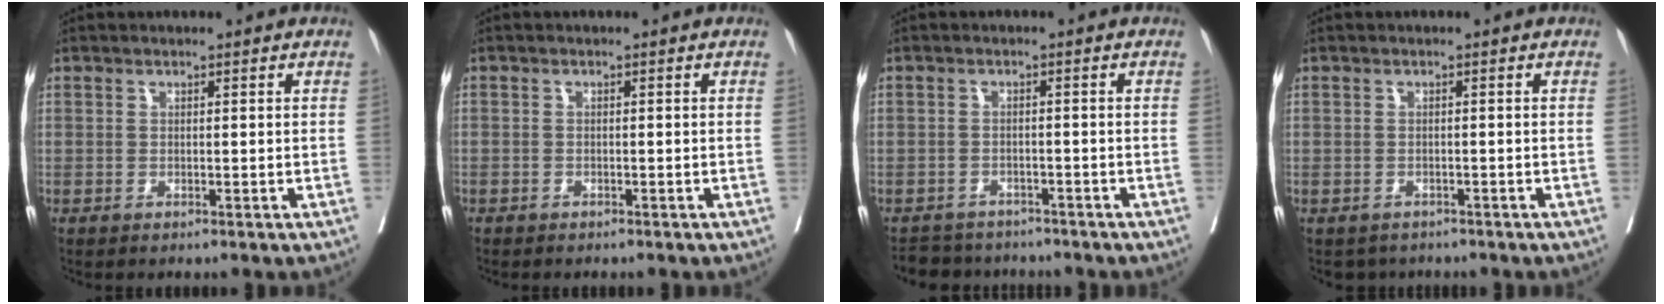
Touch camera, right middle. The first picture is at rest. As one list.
[{"total": 0.8, "force": [-0.6, 0.6, 0.0], "torque": [-0.010, 0.002, -0.011]}, {"total": 5.9, "force": [-5.5, 2.0, 0.3], "torque": [-0.002, 0.002, -0.078]}, {"total": 2.7, "force": [-2.3, 1.5, 0.0], "torque": [-0.002, 0.000, -0.033]}]